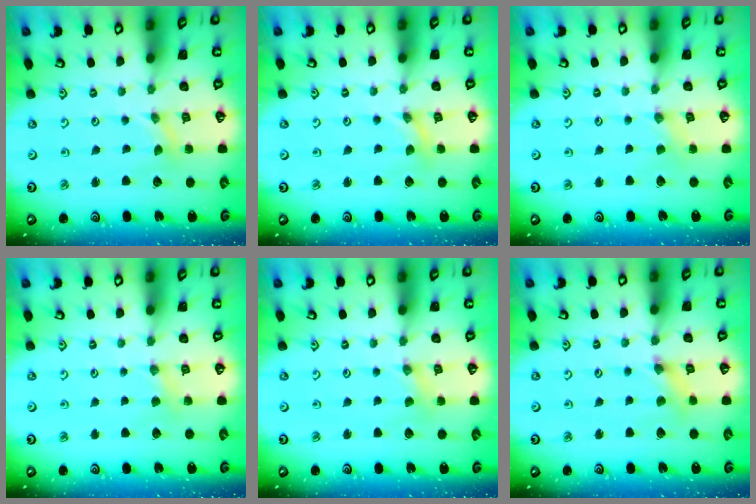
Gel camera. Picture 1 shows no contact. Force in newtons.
{"total": 0.0}
{"total": 0.0}
{"total": 3.2, "press": 3.2, "slide": 0.5}
{"total": 1.0, "press": 1.0, "slide": 0.2}
{"total": 2.4, "press": 2.4, "slide": 0.4}